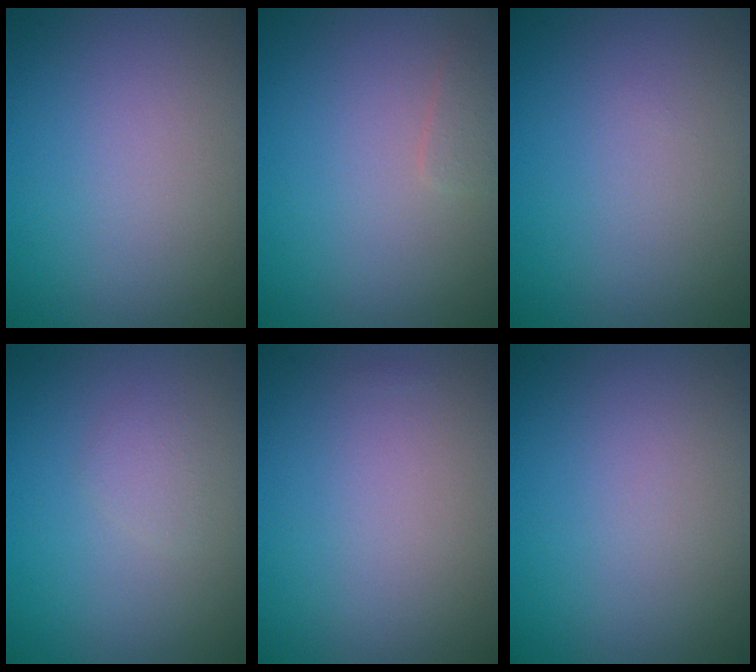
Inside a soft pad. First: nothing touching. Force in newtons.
{"total": 0.9, "press": 0.9, "slide": 0.0}
{"total": 0.0}
{"total": 0.9, "press": 0.9, "slide": 0.0}
{"total": 0.0}
{"total": 0.0}